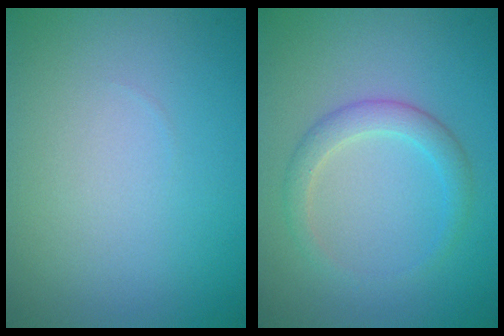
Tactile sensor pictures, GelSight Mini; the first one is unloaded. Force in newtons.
{"total": 2.4, "press": 2.4, "slide": 0.1}